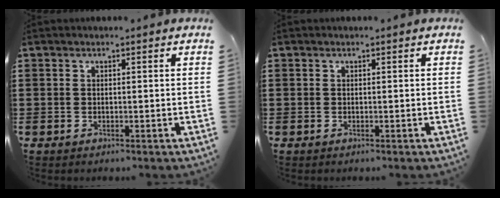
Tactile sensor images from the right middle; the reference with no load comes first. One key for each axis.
{"total": 0.0}